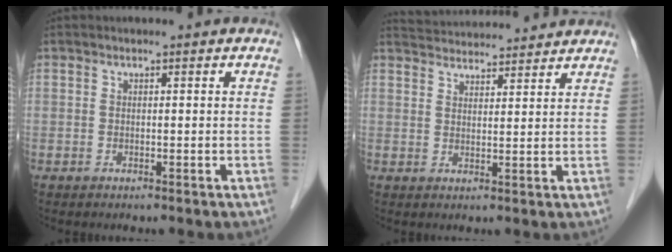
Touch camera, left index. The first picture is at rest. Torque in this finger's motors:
{"motor_torque": [-0.82, -1.32, 0.04, 0.00]}